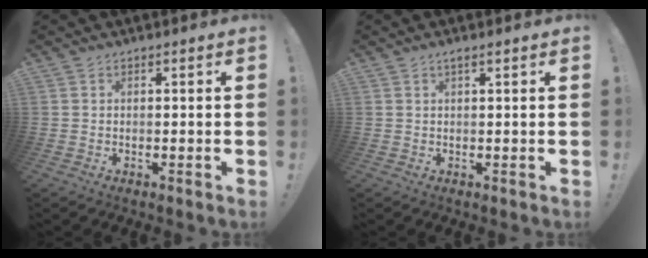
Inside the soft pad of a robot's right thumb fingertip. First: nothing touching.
{"total": 1.4, "force": [0.8, 0.1, 1.1], "torque": [-0.021, 0.001, 0.014]}